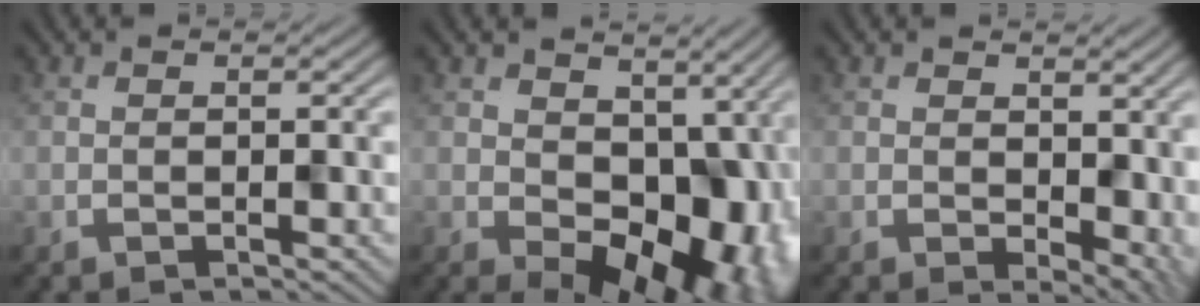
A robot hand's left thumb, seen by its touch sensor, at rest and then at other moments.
{"total": 13.0, "force": [-1.0, 8.6, 9.7], "torque": [-0.122, -0.037, 0.004]}
{"total": 5.5, "force": [-0.8, 3.4, 4.3], "torque": [-0.052, -0.024, 0.011]}